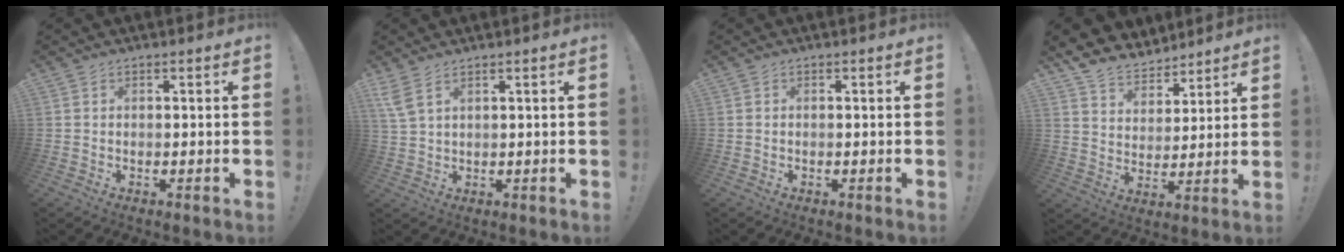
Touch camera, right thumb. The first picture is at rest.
{"total": 4.3, "force": [2.7, 1.2, 3.1], "torque": [-0.062, -0.006, 0.052]}
{"total": 0.0}
{"total": 8.1, "force": [6.9, 4.1, 1.0], "torque": [-0.032, -0.061, 0.136]}